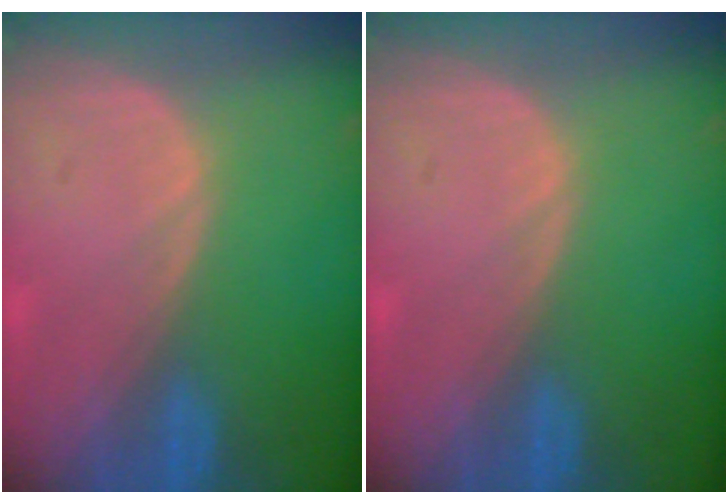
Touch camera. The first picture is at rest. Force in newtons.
{"total": 0.0}